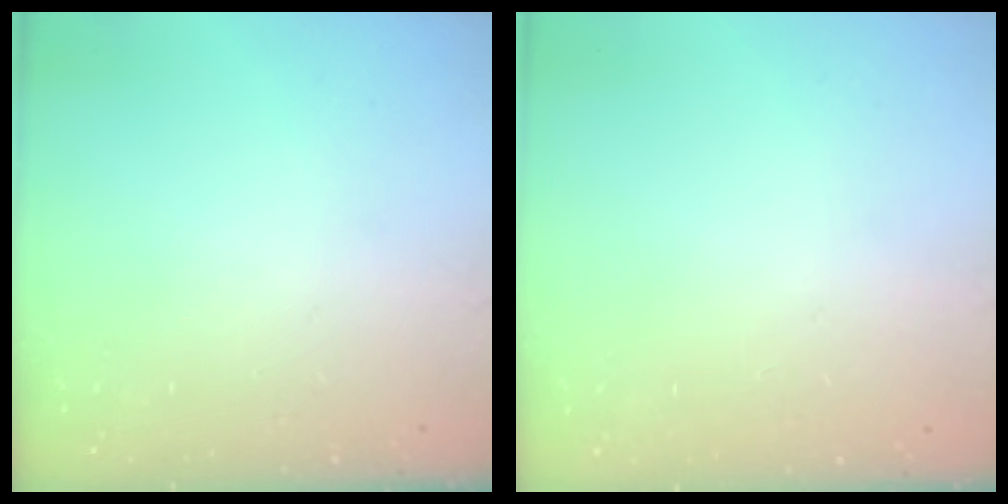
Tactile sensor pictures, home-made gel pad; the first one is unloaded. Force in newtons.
{"total": 0.6, "press": 0.6, "slide": 0.1}